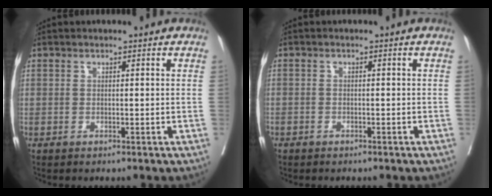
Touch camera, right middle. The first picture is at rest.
{"total": 1.1, "force": [-0.8, 0.7, 0.0], "torque": [-0.010, 0.003, -0.016]}